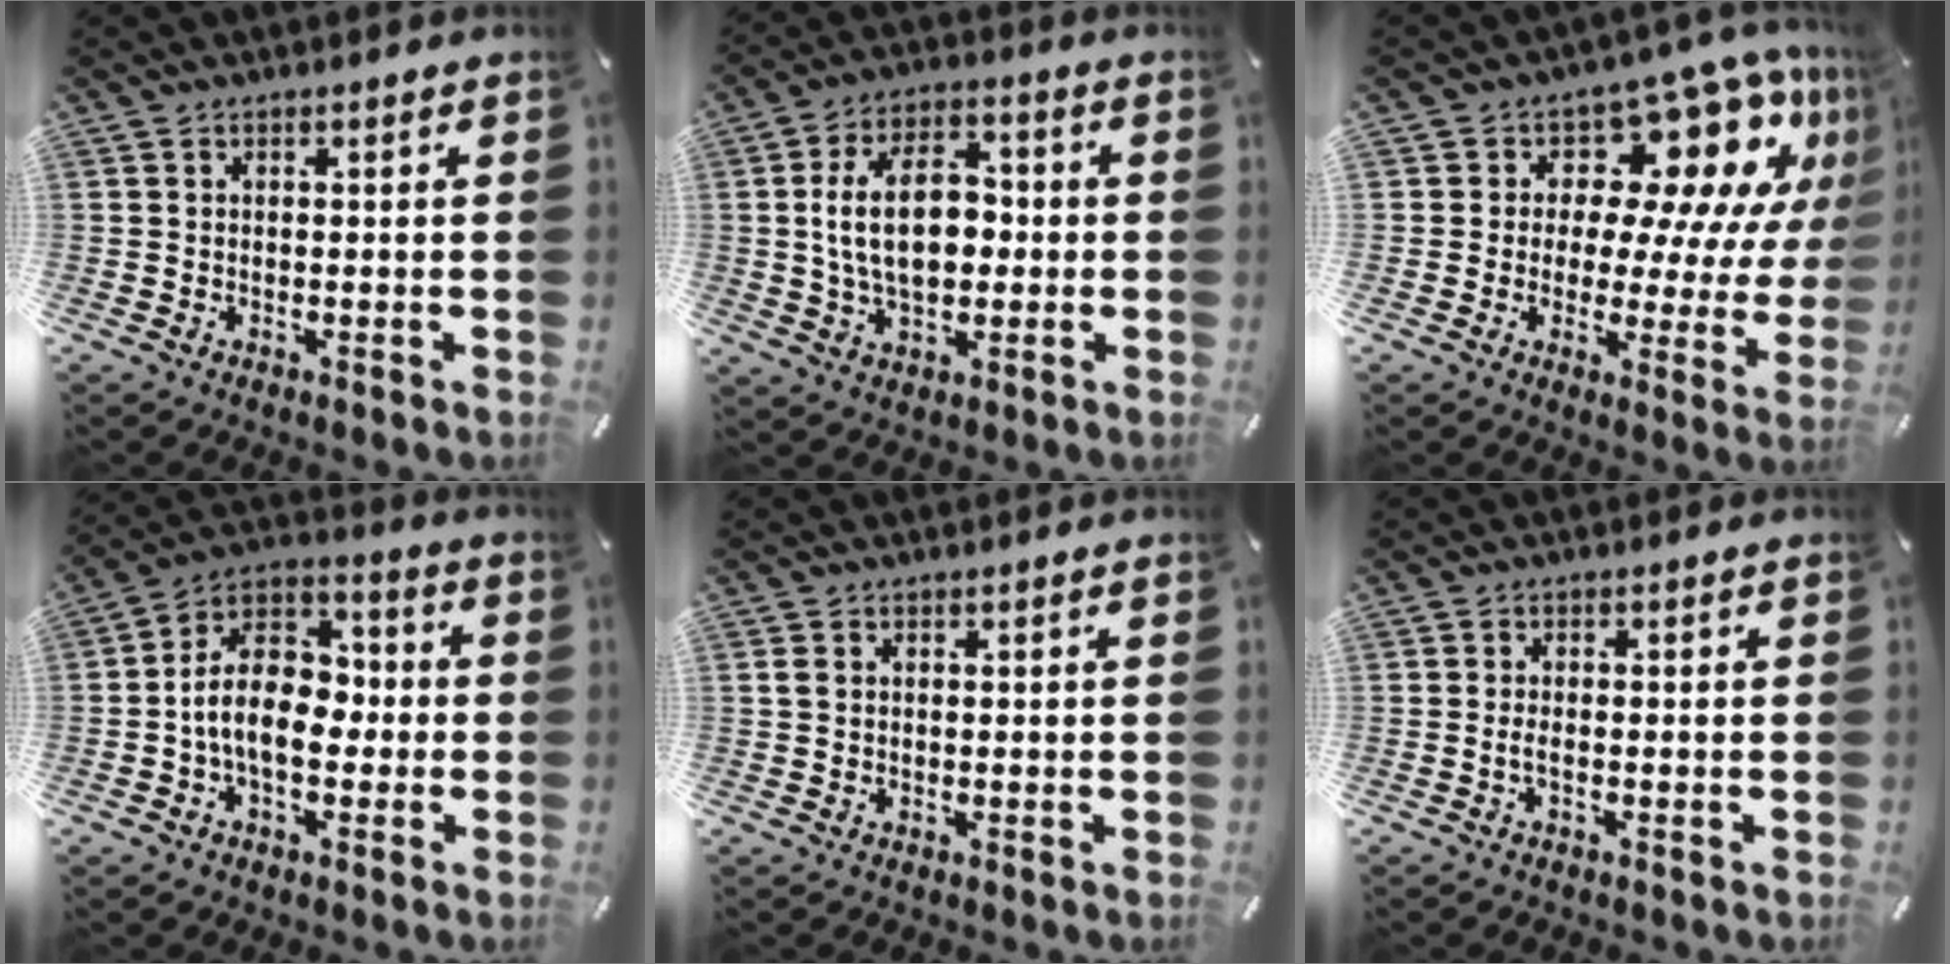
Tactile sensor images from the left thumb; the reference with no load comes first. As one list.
[{"total": 13.9, "force": [0.2, 8.9, 10.7], "torque": [-0.193, 0.011, 0.003]}, {"total": 15.5, "force": [8.8, 8.9, 9.1], "torque": [-0.126, -0.072, 0.149]}, {"total": 12.3, "force": [-2.6, 8.0, 9.0], "torque": [-0.175, 0.014, -0.046]}, {"total": 0.8, "force": [0.1, 0.6, 0.6], "torque": [-0.012, 0.002, 0.001]}, {"total": 1.7, "force": [-0.7, 0.4, 1.4], "torque": [-0.033, -0.001, -0.016]}]